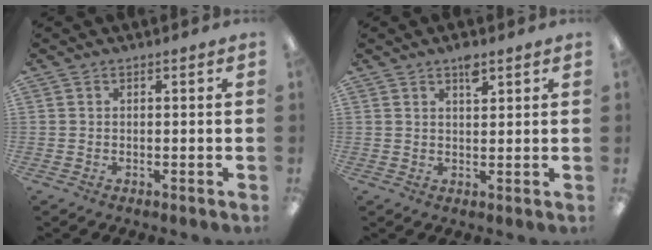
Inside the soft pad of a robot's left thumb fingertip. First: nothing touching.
{"total": 3.5, "force": [2.4, 1.3, 2.1], "torque": [-0.023, -0.011, 0.037]}